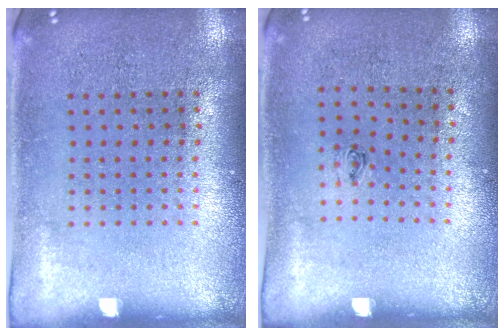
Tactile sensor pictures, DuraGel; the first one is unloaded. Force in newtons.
{"total": 0.5, "press": 0.1, "slide": 0.5}